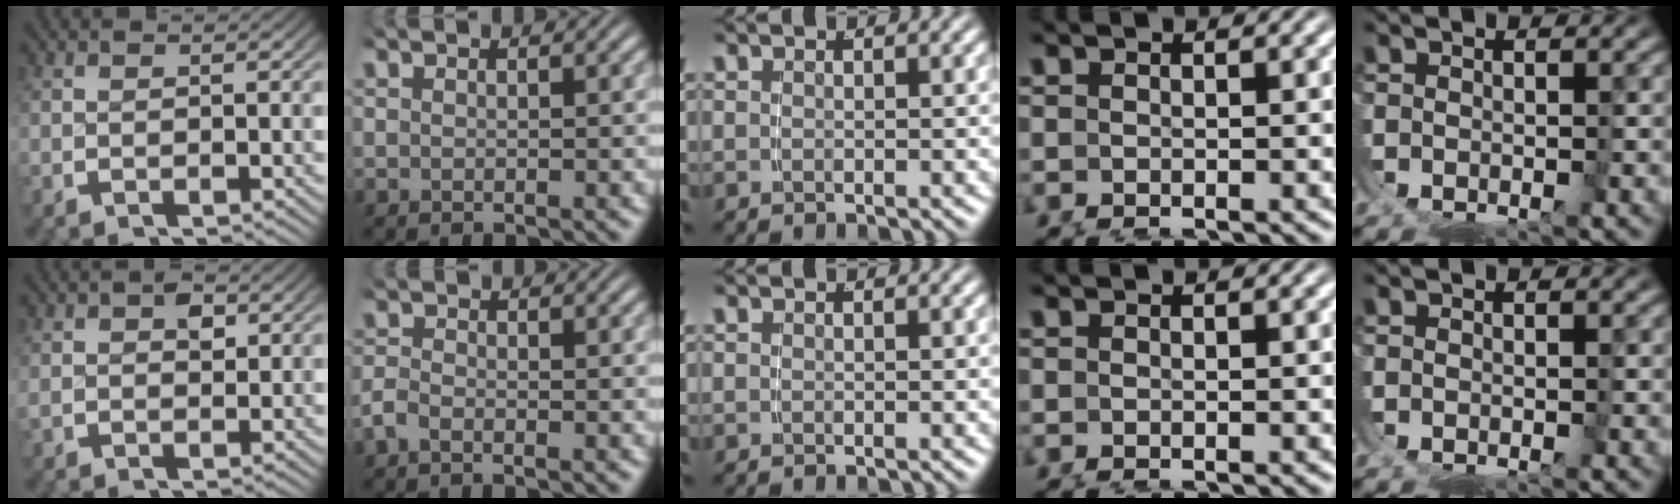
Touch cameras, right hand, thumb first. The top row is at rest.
{"thumb": {"total": 1.9, "force": [0.9, 1.1, 1.3], "torque": [-0.013, -0.002, 0.020]}, "index": {"total": 1.4, "force": [-1.2, 0.6, 0.5], "torque": [-0.017, -0.007, -0.024]}}